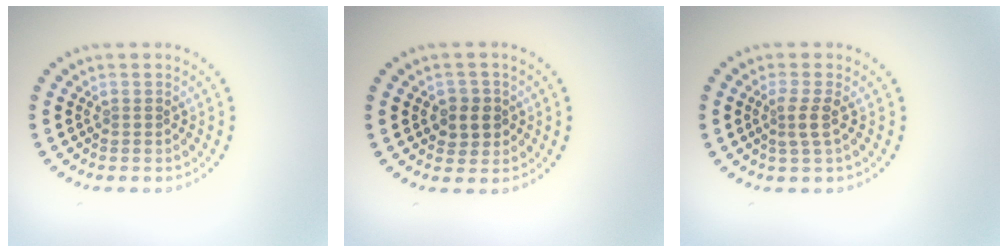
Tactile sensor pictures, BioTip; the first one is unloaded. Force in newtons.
{"total": 2.5, "press": 2.3, "slide": 0.9}
{"total": 1.8, "press": 1.3, "slide": 1.2}